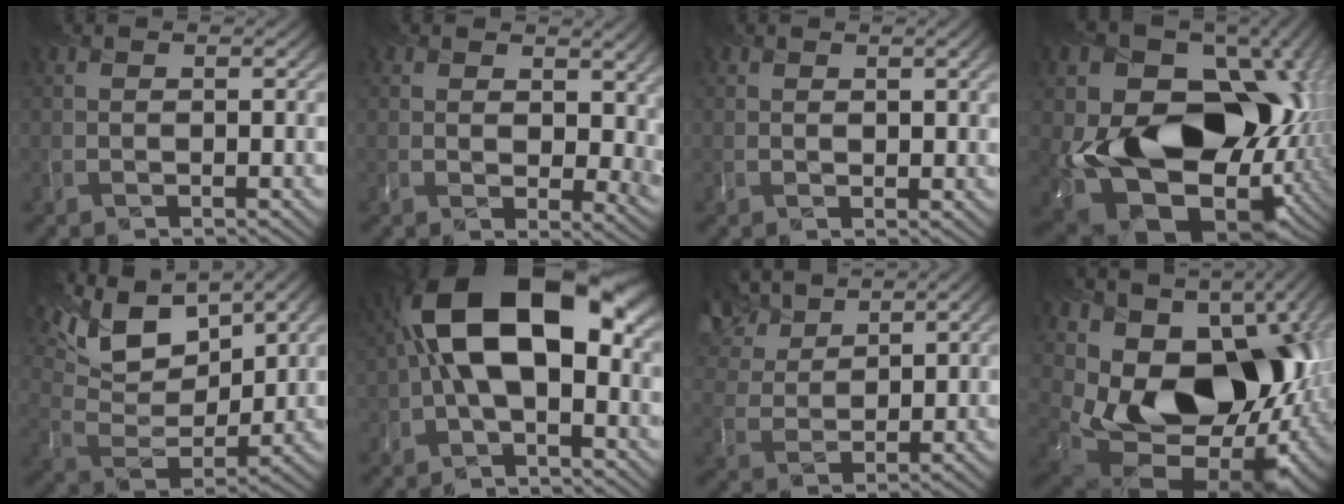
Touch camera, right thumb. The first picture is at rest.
{"total": 8.7, "force": [1.9, 6.2, 5.8], "torque": [-0.072, -0.017, 0.054]}
{"total": 1.1, "force": [0.6, 0.6, 0.8], "torque": [-0.015, -0.002, 0.017]}
{"total": 19.0, "force": [-0.3, 14.9, 11.7], "torque": [-0.187, -0.057, 0.048]}
{"total": 12.4, "force": [8.0, 5.4, 7.7], "torque": [-0.175, 0.007, 0.143]}
{"total": 15.9, "force": [1.5, 8.6, 13.3], "torque": [-0.232, 0.024, 0.010]}
{"total": 7.0, "force": [5.7, 3.0, 2.7], "torque": [-0.075, 0.012, 0.116]}
{"total": 15.9, "force": [2.6, 10.8, 11.3], "torque": [-0.171, -0.031, 0.062]}